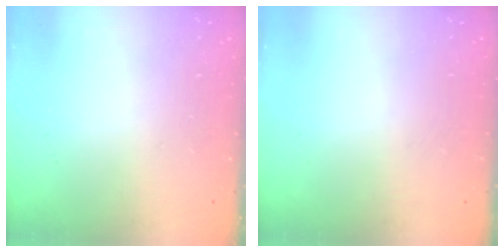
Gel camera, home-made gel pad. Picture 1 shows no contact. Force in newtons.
{"total": 0.0}